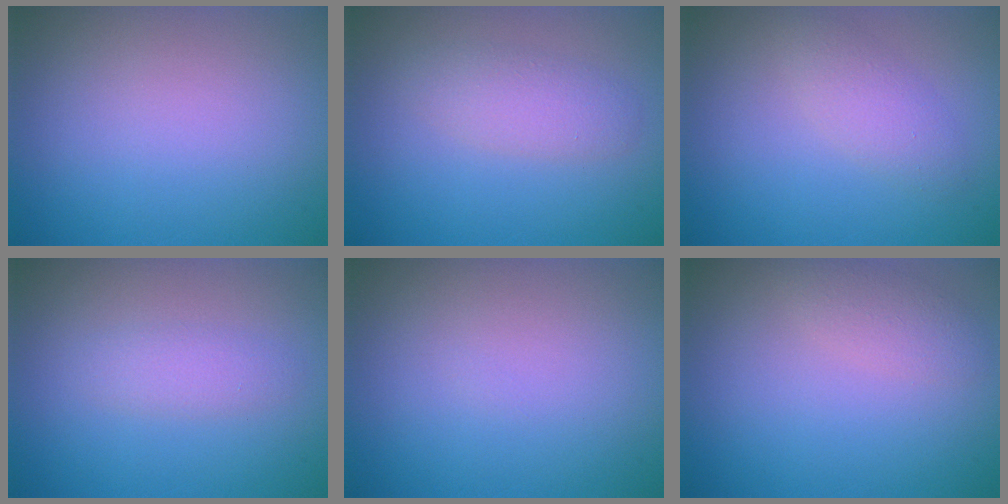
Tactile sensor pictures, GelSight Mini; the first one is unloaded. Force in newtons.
{"total": 2.3, "press": 2.3, "slide": 0.1}
{"total": 2.2, "press": 2.2, "slide": 0.2}
{"total": 1.6, "press": 1.6, "slide": 0.0}
{"total": 0.0}
{"total": 1.7, "press": 1.7, "slide": 0.0}